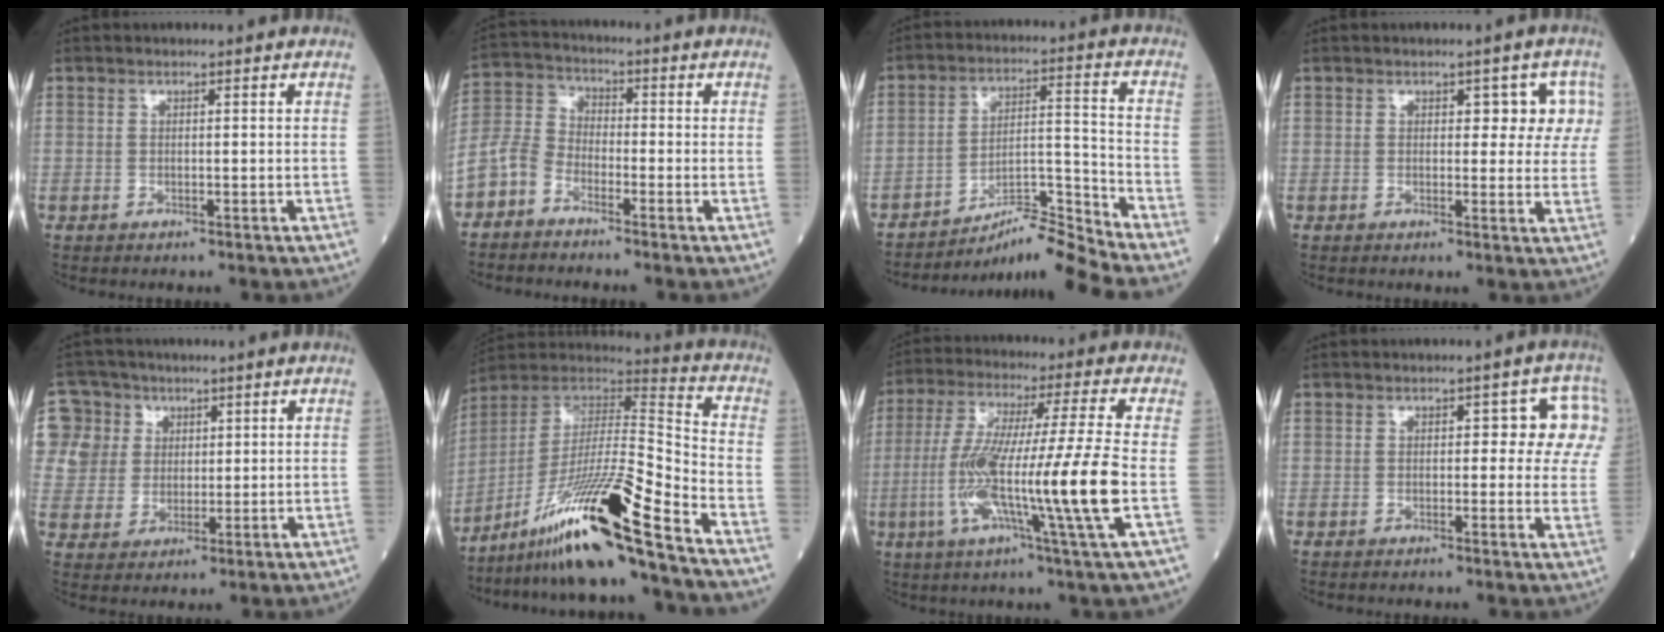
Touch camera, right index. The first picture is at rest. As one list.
[{"total": 6.3, "force": [-4.5, 3.7, 2.5], "torque": [-0.064, 0.008, -0.104]}, {"total": 9.4, "force": [-8.9, -2.5, 1.8], "torque": [-0.026, 0.031, -0.151]}, {"total": 5.0, "force": [1.6, 2.7, 3.9], "torque": [-0.025, 0.014, 0.014]}, {"total": 11.7, "force": [4.1, 10.9, 1.3], "torque": [-0.047, 0.039, 0.088]}, {"total": 18.8, "force": [-12.9, -1.0, 13.7], "torque": [-0.270, -0.008, -0.234]}, {"total": 16.2, "force": [-3.4, -1.8, 15.7], "torque": [-0.305, -0.012, -0.068]}, {"total": 6.8, "force": [1.8, 3.3, 5.7], "torque": [-0.041, 0.023, 0.014]}]